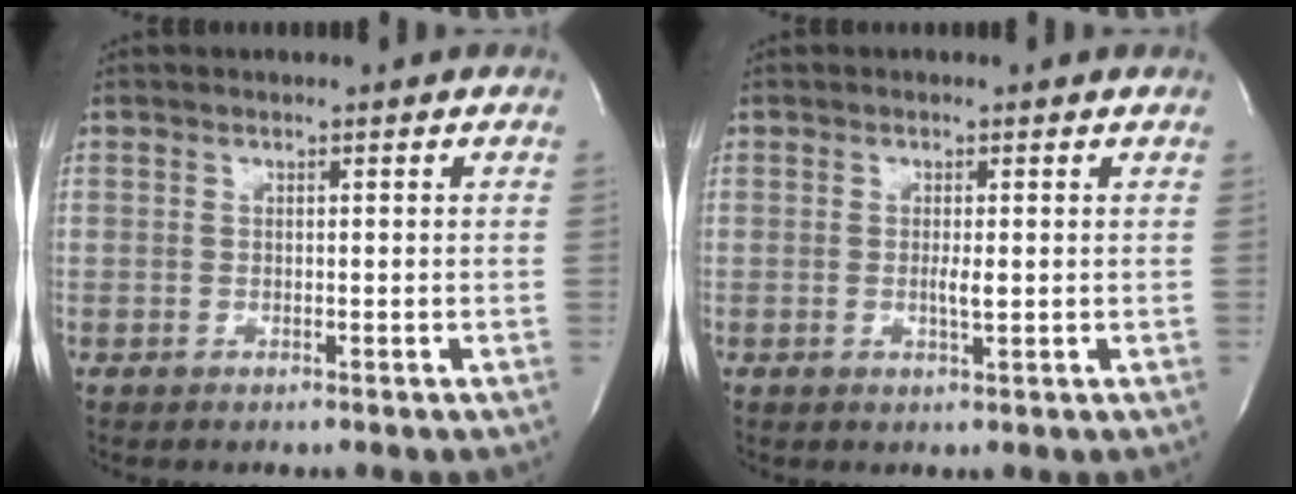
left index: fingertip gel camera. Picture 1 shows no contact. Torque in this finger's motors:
{"motor_torque": [0.27, 0.07, -0.02, 0.00]}